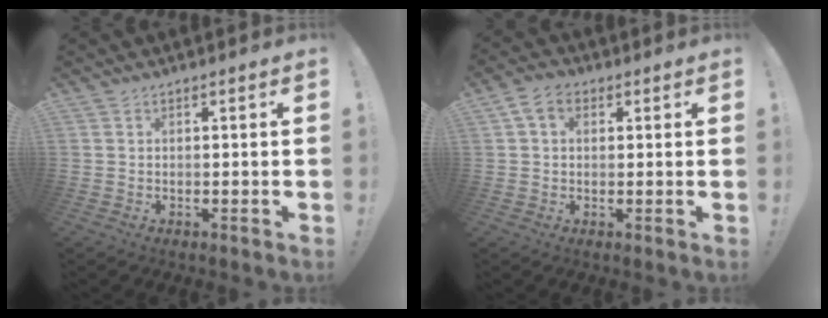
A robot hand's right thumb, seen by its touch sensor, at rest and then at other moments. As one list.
[{"total": 5.8, "force": [2.1, 4.1, 3.5], "torque": [-0.063, 0.006, 0.043]}]